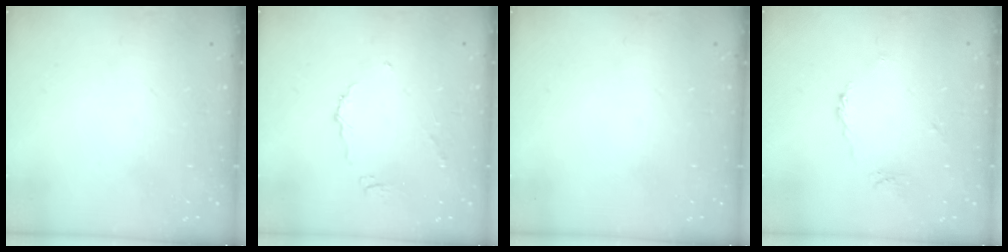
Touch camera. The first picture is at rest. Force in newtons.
{"total": 5.0, "press": 5.0, "slide": 0.4}
{"total": 0.0}
{"total": 3.6, "press": 3.5, "slide": 0.5}